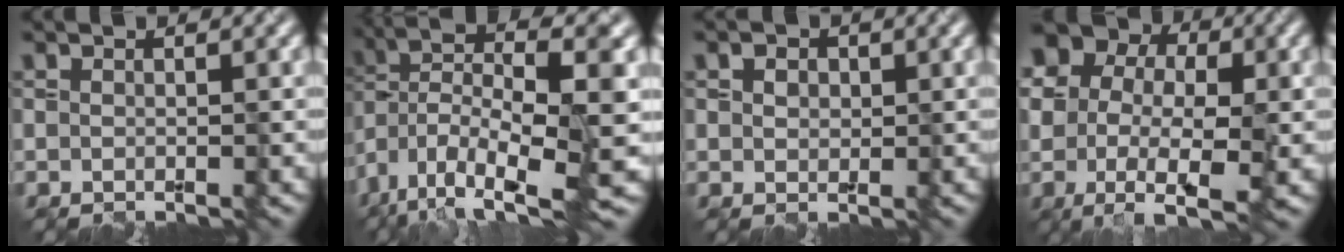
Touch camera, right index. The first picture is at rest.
{"total": 11.7, "force": [-3.1, 4.3, 10.4], "torque": [-0.200, 0.005, -0.047]}
{"total": 2.3, "force": [1.1, 1.7, 1.0], "torque": [-0.015, 0.006, 0.006]}
{"total": 14.9, "force": [0.8, 10.7, 10.3], "torque": [-0.139, 0.028, -0.002]}